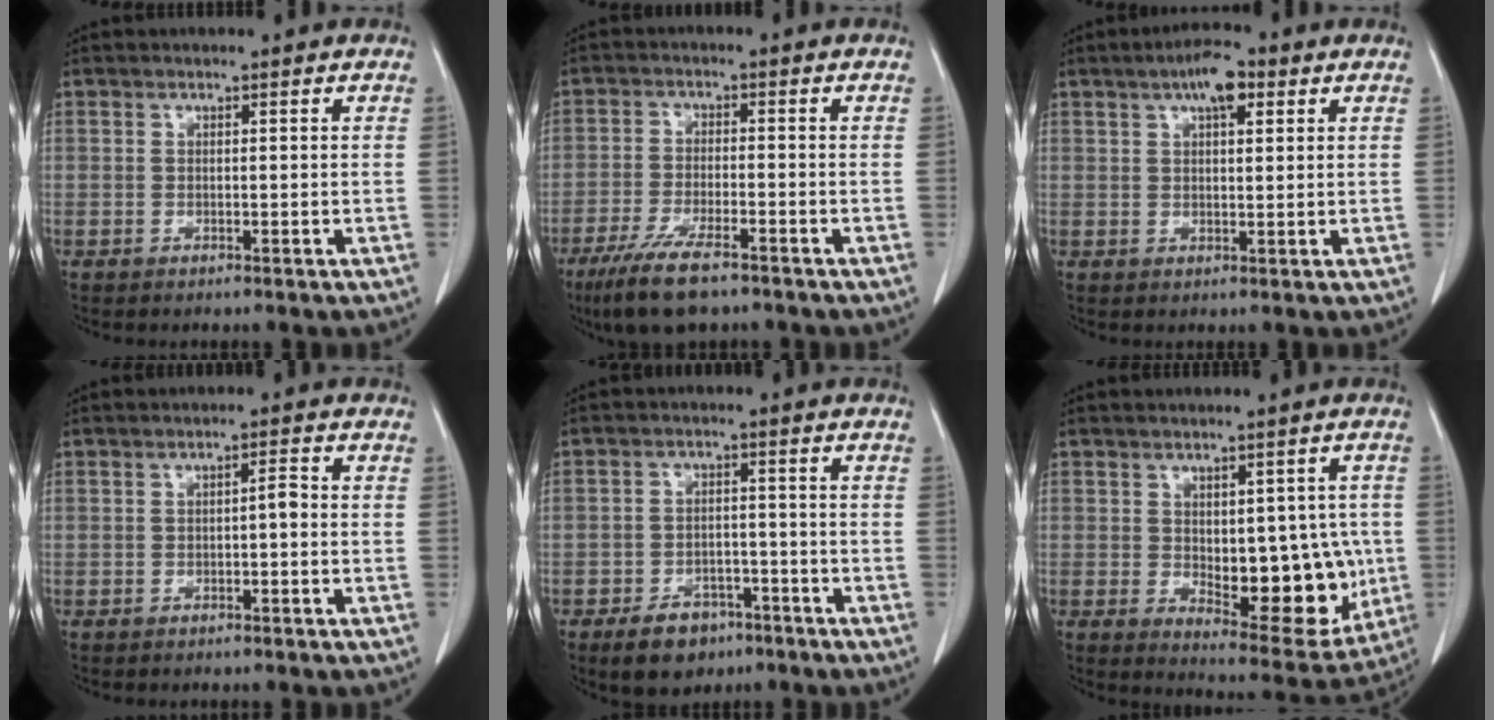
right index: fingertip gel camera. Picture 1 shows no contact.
{"total": 9.1, "force": [-6.5, 1.9, 6.2], "torque": [-0.116, -0.020, -0.108]}
{"total": 5.2, "force": [2.7, 1.6, 4.1], "torque": [-0.072, 0.010, 0.041]}
{"total": 1.6, "force": [-0.3, 0.3, 1.5], "torque": [-0.021, 0.004, -0.006]}
{"total": 6.8, "force": [-4.4, 4.2, 3.0], "torque": [-0.054, 0.003, -0.065]}
{"total": 12.7, "force": [-1.0, 5.8, 11.3], "torque": [-0.133, -0.002, 0.009]}